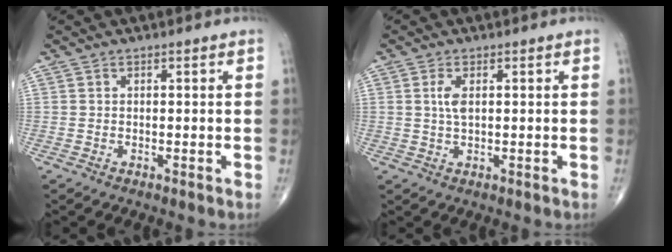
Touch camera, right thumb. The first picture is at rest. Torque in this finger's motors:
{"motor_torque": [0.62, 0.85, 0.67, -0.09, 0.02]}